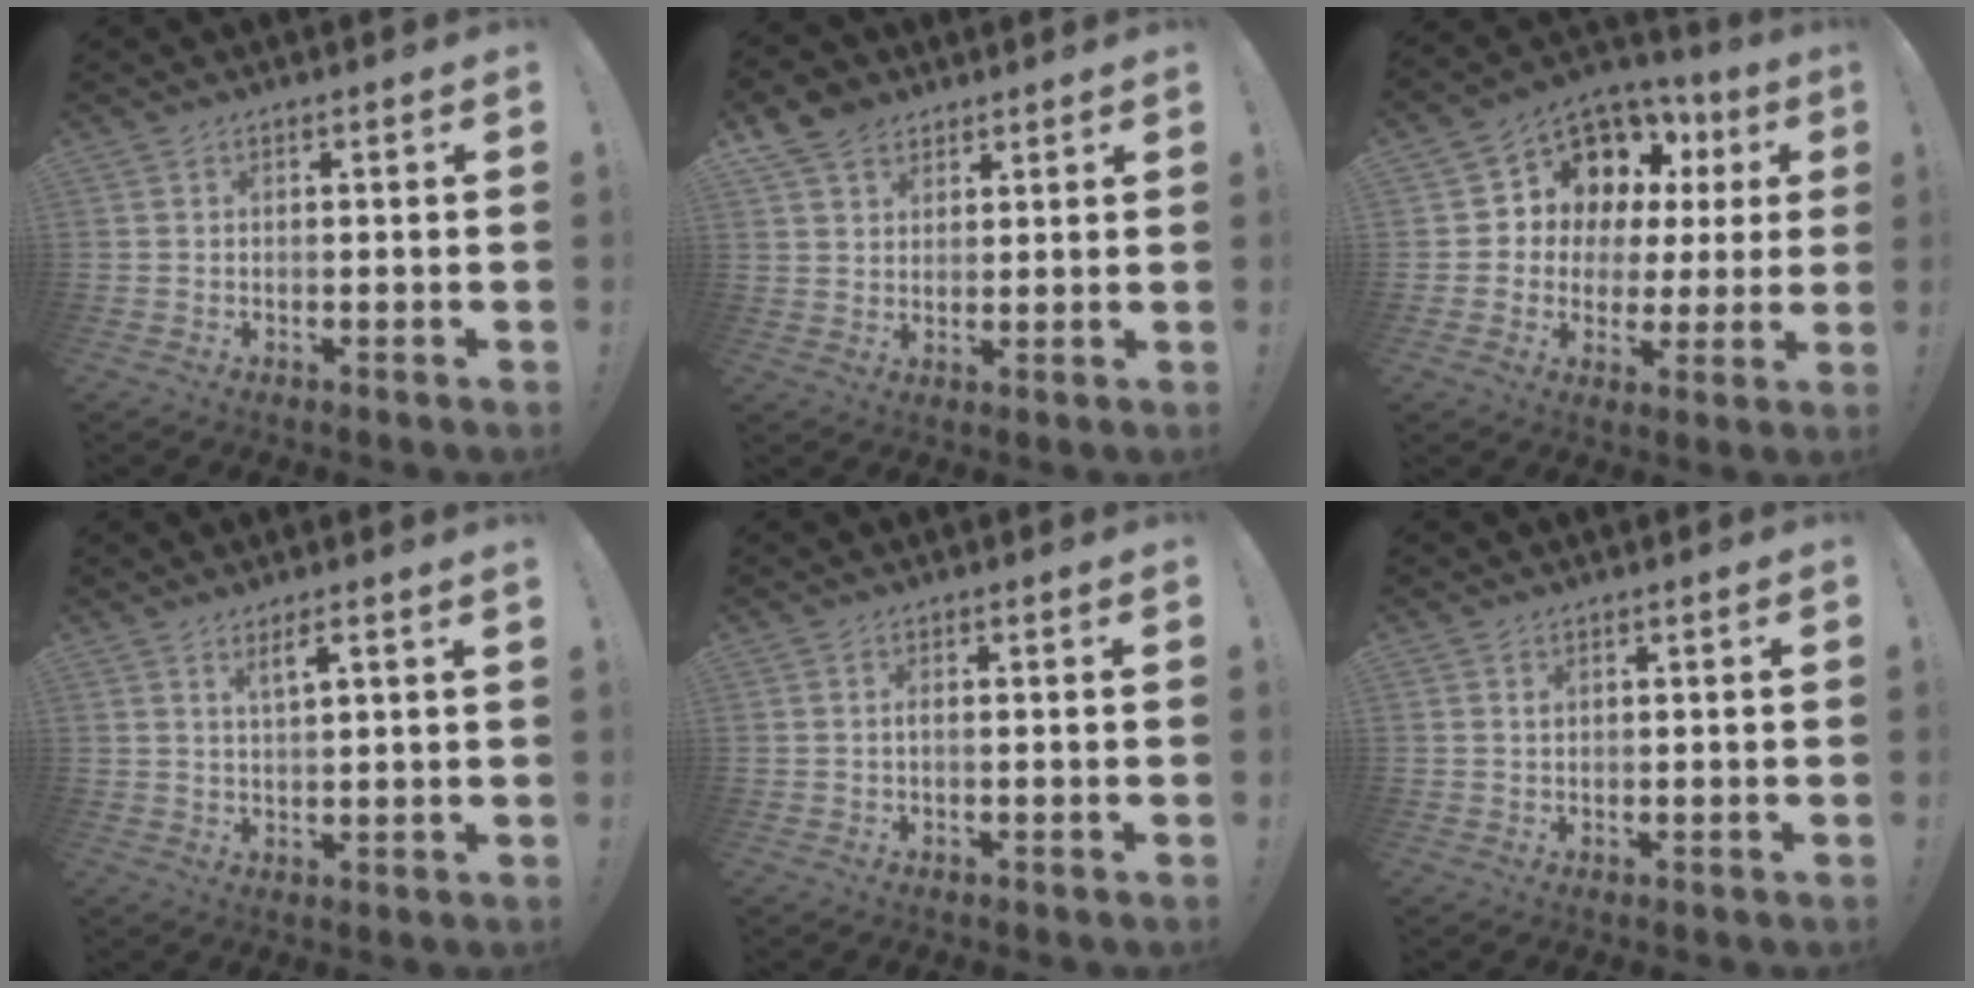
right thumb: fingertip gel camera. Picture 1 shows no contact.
{"total": 7.8, "force": [5.1, 5.4, 2.1], "torque": [-0.029, -0.028, 0.101]}
{"total": 9.2, "force": [4.6, 7.4, 3.0], "torque": [-0.059, -0.048, 0.097]}
{"total": 3.9, "force": [2.3, 0.2, 3.1], "torque": [-0.047, -0.011, 0.035]}
{"total": 1.1, "force": [-0.5, 0.0, 1.0], "torque": [-0.019, -0.001, -0.009]}
{"total": 0.6, "force": [0.3, 0.5, 0.2], "torque": [0.002, -0.002, 0.005]}